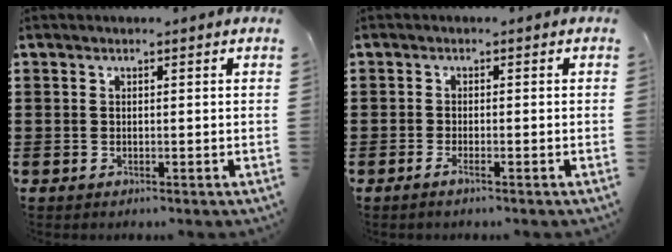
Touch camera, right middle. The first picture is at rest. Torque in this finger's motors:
{"motor_torque": [-0.34, -0.01, -0.01, -0.01]}